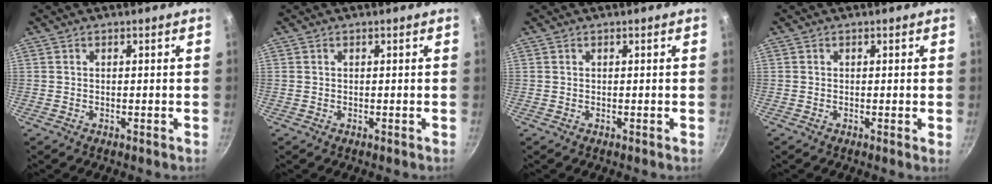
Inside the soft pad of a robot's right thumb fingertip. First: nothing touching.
{"total": 0.0}
{"total": 0.0}
{"total": 0.8, "force": [0.0, 0.1, 0.8], "torque": [-0.012, -0.003, -0.004]}